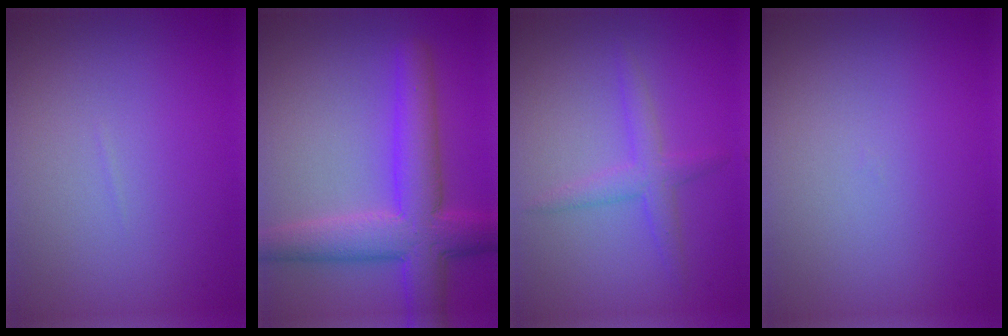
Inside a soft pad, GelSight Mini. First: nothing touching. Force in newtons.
{"total": 7.3, "press": 7.3, "slide": 0.3}
{"total": 2.2, "press": 2.2, "slide": 0.2}
{"total": 0.0}